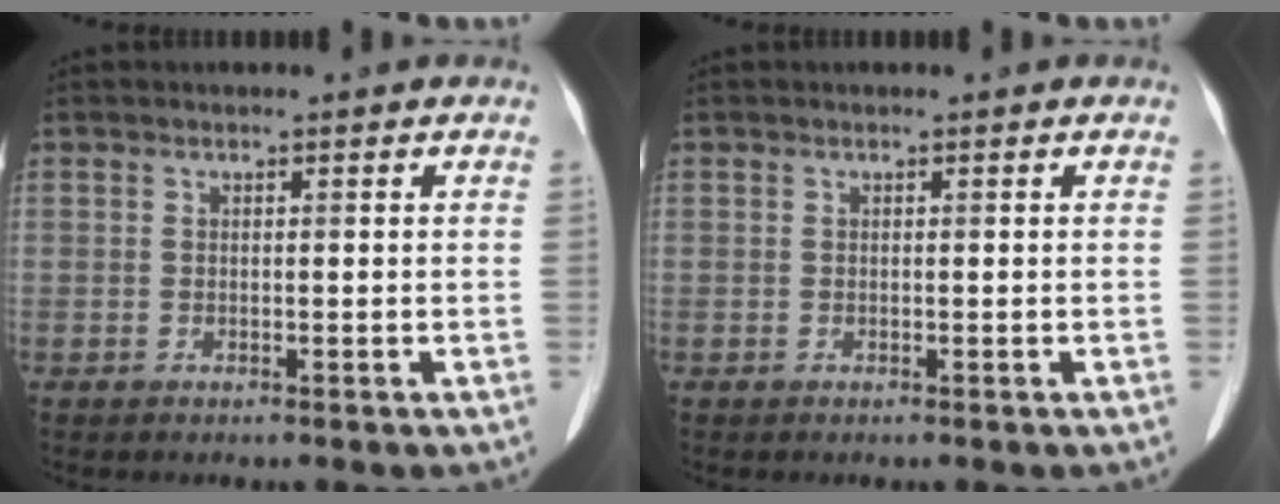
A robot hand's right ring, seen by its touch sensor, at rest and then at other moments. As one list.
[{"total": 0.0}]